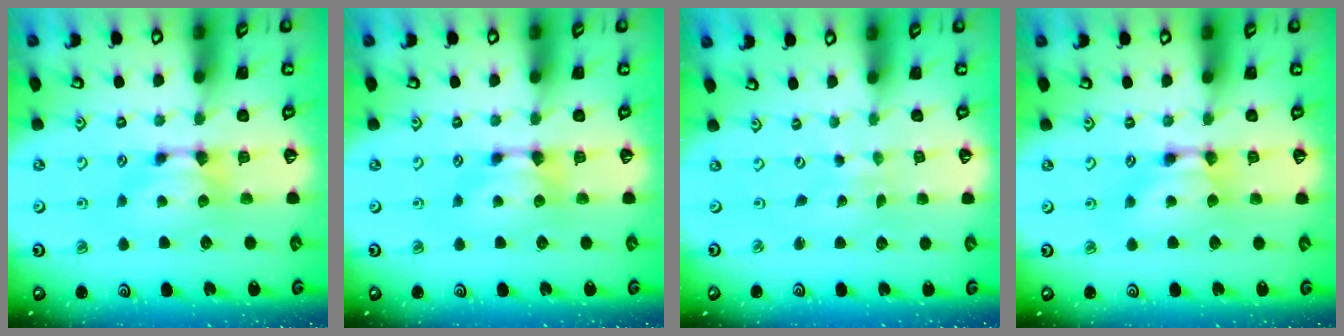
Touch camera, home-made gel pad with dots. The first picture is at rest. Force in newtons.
{"total": 0.0}
{"total": 7.1, "press": 7.1, "slide": 0.4}
{"total": 1.7, "press": 1.7, "slide": 0.1}